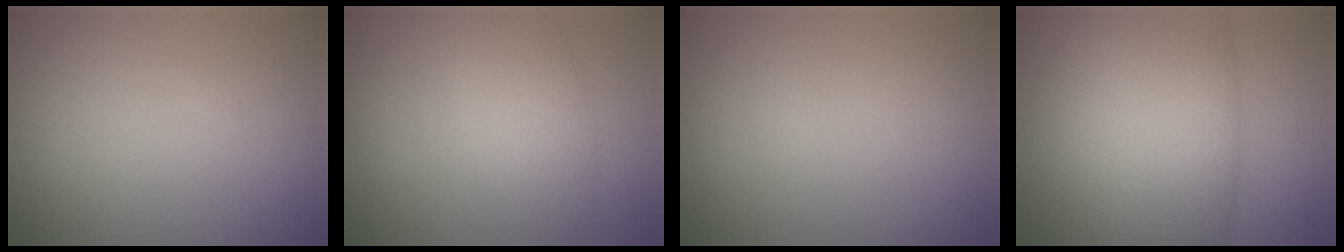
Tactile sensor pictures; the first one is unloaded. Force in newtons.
{"total": 3.1, "press": 3.1, "slide": 0.1}
{"total": 0.0}
{"total": 11.6, "press": 11.6, "slide": 0.5}